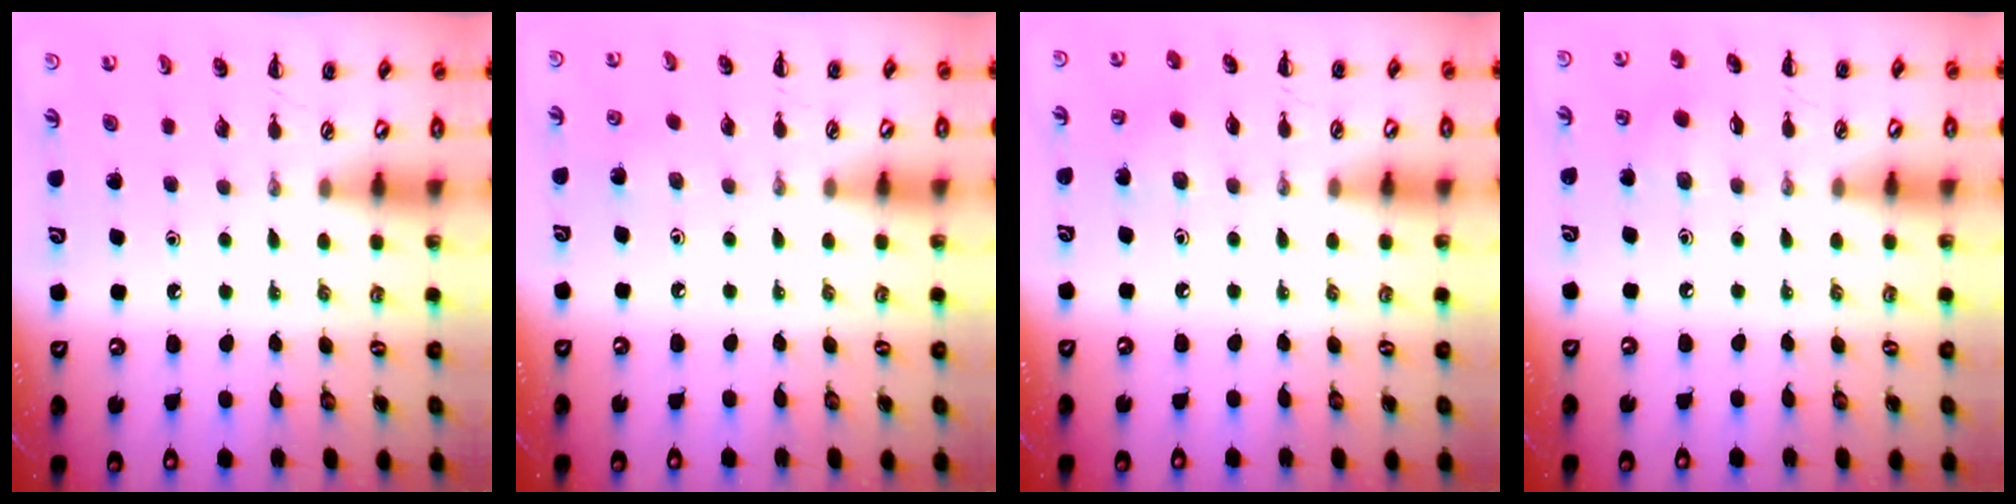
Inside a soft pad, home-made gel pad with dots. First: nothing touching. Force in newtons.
{"total": 2.7, "press": 2.6, "slide": 1.0}
{"total": 2.6, "press": 2.5, "slide": 0.7}
{"total": 2.3, "press": 2.2, "slide": 0.8}